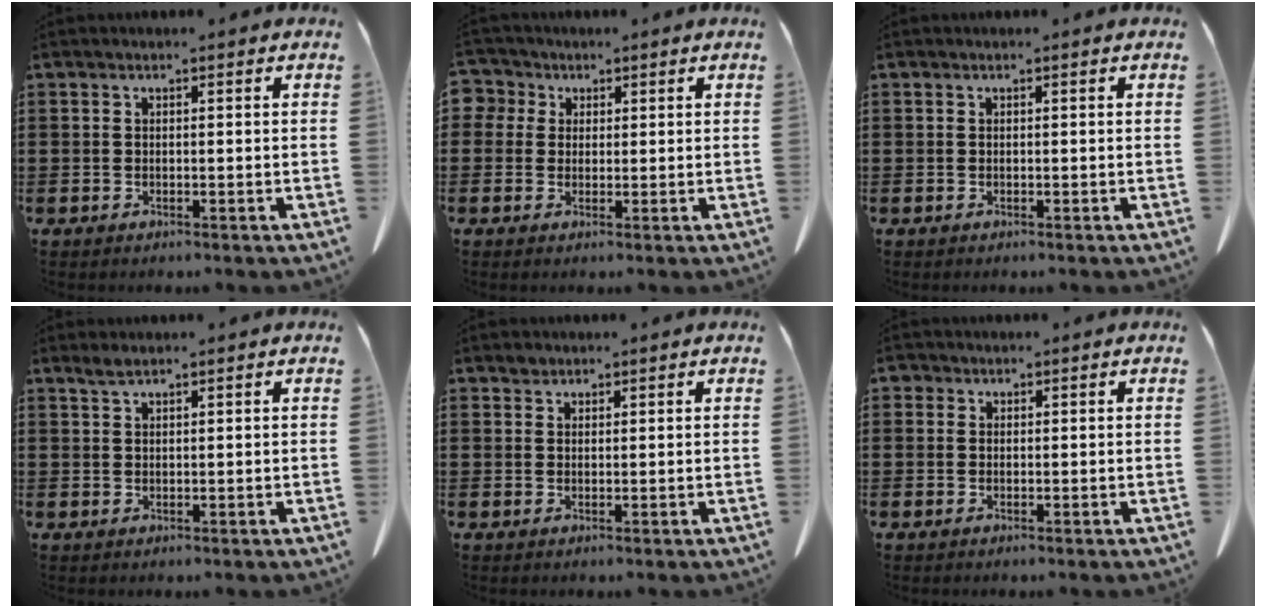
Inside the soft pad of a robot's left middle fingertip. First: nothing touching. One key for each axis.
{"total": 3.1, "fx": 1.4, "fy": 2.7, "fz": 0.2, "tx": -0.013, "ty": 0.008, "tz": 0.023}
{"total": 0.0}
{"total": 1.5, "fx": 1.2, "fy": 0.3, "fz": 0.9, "tx": -0.020, "ty": 0.001, "tz": 0.021}
{"total": 1.2, "fx": 1.0, "fy": 0.6, "fz": 0.1, "tx": -0.005, "ty": 0.002, "tz": 0.020}
{"total": 0.9, "fx": 0.4, "fy": 0.8, "fz": 0.2, "tx": -0.008, "ty": 0.006, "tz": 0.007}